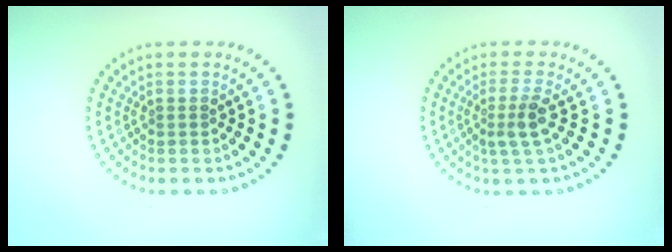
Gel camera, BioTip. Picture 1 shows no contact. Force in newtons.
{"total": 2.4, "press": 1.8, "slide": 1.6}